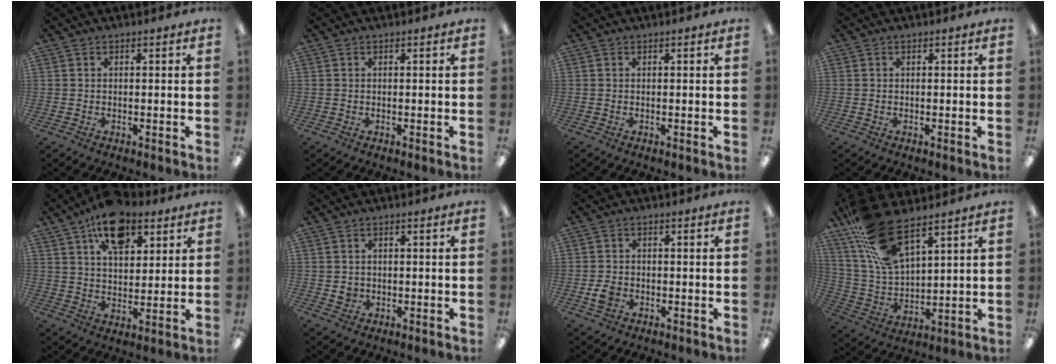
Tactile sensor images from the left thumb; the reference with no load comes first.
{"total": 0.0}
{"total": 0.0}
{"total": 0.0}
{"total": 14.2, "force": [8.6, 7.5, 8.4], "torque": [-0.126, -0.034, 0.152]}
{"total": 2.1, "force": [0.1, 2.0, 0.9], "torque": [-0.009, 0.000, -0.001]}
{"total": 3.2, "force": [-1.0, 2.4, 1.8], "torque": [-0.037, 0.003, -0.018]}
{"total": 17.3, "force": [11.5, 6.6, 11.0], "torque": [-0.243, -0.051, 0.207]}